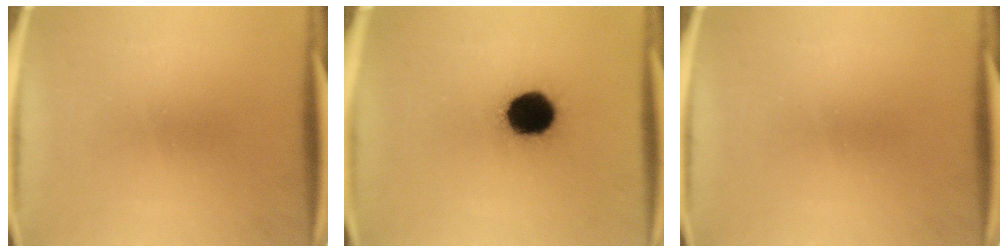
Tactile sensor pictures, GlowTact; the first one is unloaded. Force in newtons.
{"total": 14.5}
{"total": 0.0}